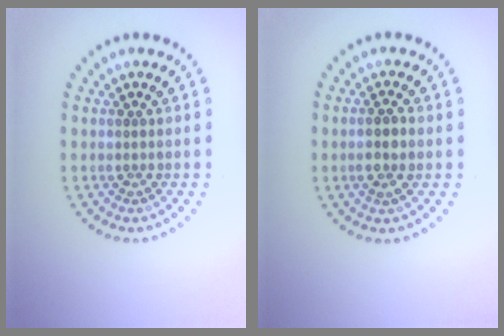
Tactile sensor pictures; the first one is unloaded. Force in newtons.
{"total": 1.6, "press": 1.6, "slide": 0.5}